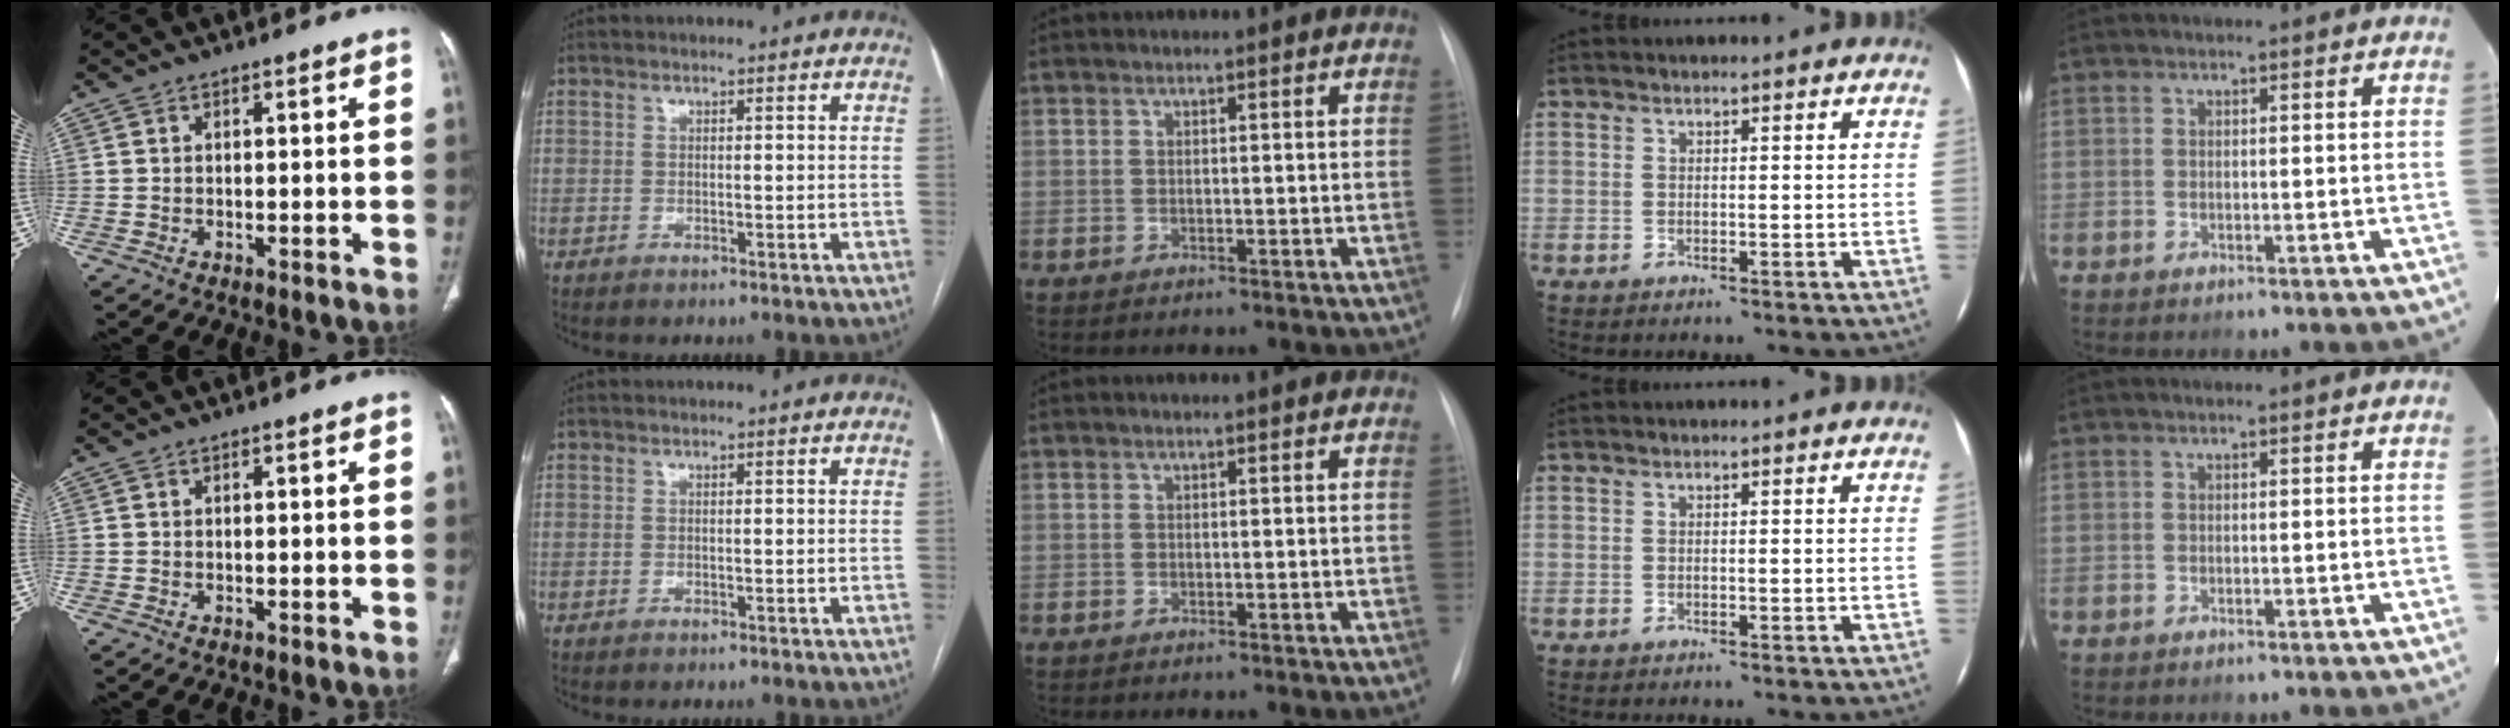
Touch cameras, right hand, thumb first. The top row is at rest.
{}